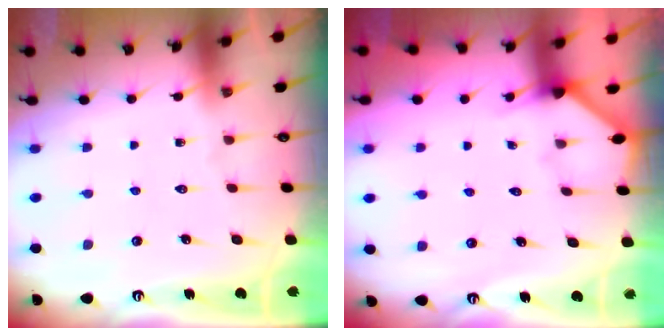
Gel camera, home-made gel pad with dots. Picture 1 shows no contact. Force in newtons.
{"total": 2.6, "press": 2.6, "slide": 0.3}